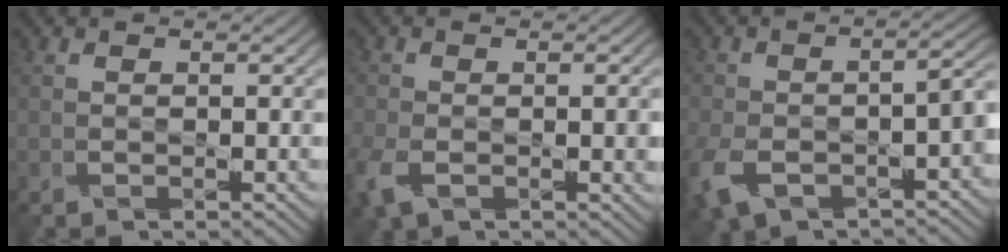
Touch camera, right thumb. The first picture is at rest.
{"total": 5.3, "force": [-2.1, 3.2, 3.7], "torque": [-0.091, -0.018, -0.039]}
{"total": 10.2, "force": [-5.5, 5.4, 6.6], "torque": [-0.132, -0.036, -0.090]}